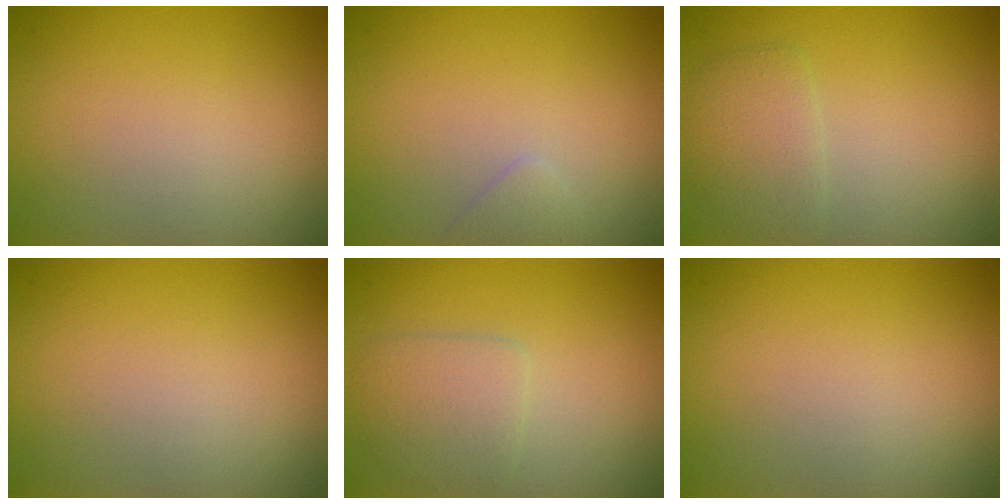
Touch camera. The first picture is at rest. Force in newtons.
{"total": 0.9, "press": 0.9, "slide": 0.1}
{"total": 2.3, "press": 2.3, "slide": 0.0}
{"total": 0.0}
{"total": 2.5, "press": 2.5, "slide": 0.1}
{"total": 0.0}